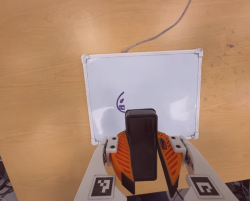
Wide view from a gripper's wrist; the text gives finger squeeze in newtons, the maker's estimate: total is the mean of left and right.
{"total": 11.2, "left": 10.4, "right": 12.0}